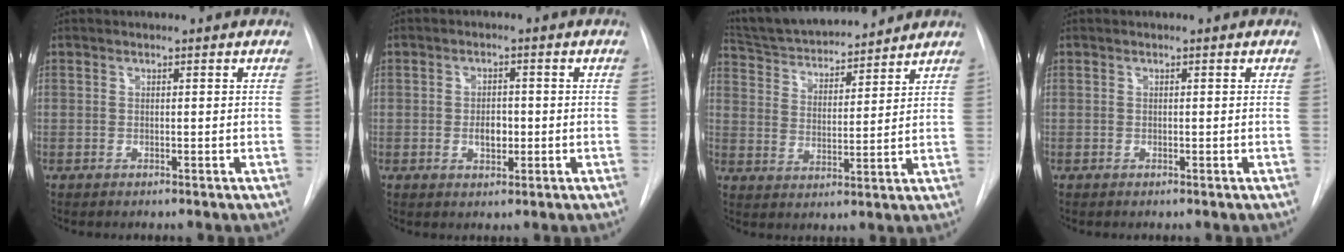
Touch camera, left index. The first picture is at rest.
{"total": 3.2, "force": [-0.5, 1.8, 2.6], "torque": [-0.040, 0.002, -0.003]}
{"total": 16.4, "force": [15.2, 2.9, 5.6], "torque": [-0.096, 0.022, 0.249]}
{"total": 0.0}